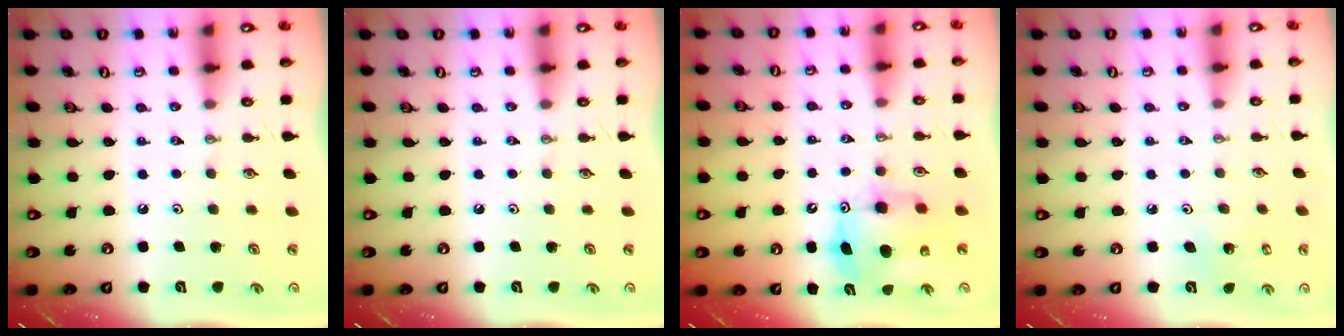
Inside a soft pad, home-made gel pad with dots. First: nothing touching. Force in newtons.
{"total": 0.0}
{"total": 9.7, "press": 9.7, "slide": 0.6}
{"total": 4.2, "press": 4.2, "slide": 0.4}